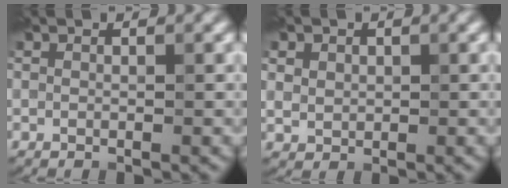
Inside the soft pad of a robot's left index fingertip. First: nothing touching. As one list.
[{"total": 2.7, "force": [1.3, 2.0, 1.1], "torque": [-0.034, 0.005, 0.035]}]